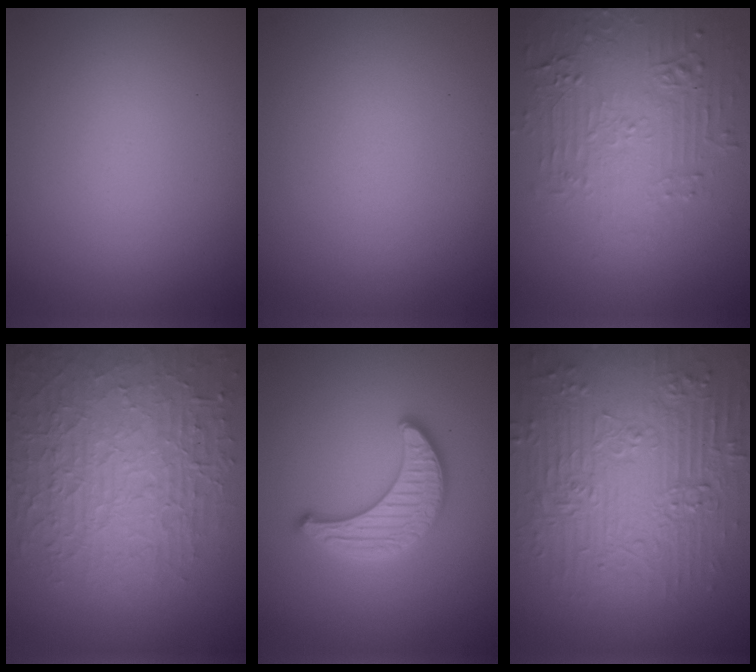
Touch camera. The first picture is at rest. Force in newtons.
{"total": 0.0}
{"total": 5.2, "press": 3.7, "slide": 3.7}
{"total": 8.8, "press": 6.2, "slide": 6.2}
{"total": 3.4, "press": 3.4, "slide": 0.1}
{"total": 9.5, "press": 7.0, "slide": 6.4}